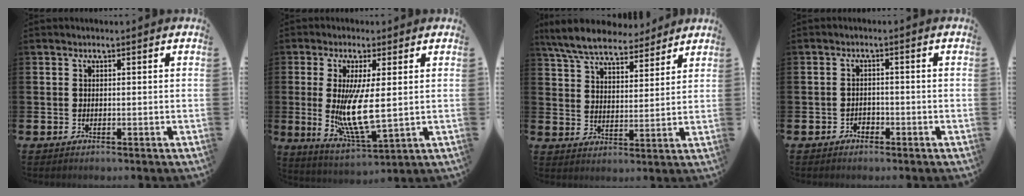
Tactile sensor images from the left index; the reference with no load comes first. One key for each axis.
{"total": 8.6, "fx": 1.3, "fy": 2.2, "fz": 8.2, "tx": -0.142, "ty": -0.016, "tz": 0.020}
{"total": 7.2, "fx": 6.6, "fy": 1.9, "fz": 2.1, "tx": -0.076, "ty": -0.028, "tz": 0.120}
{"total": 1.4, "fx": -1.1, "fy": 0.8, "fz": 0.1, "tx": -0.010, "ty": 0.003, "tz": -0.024}